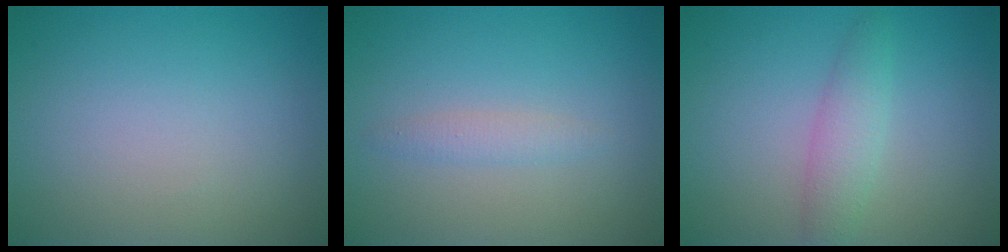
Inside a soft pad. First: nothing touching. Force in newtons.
{"total": 1.2, "press": 1.2, "slide": 0.0}
{"total": 2.5, "press": 2.5, "slide": 0.1}